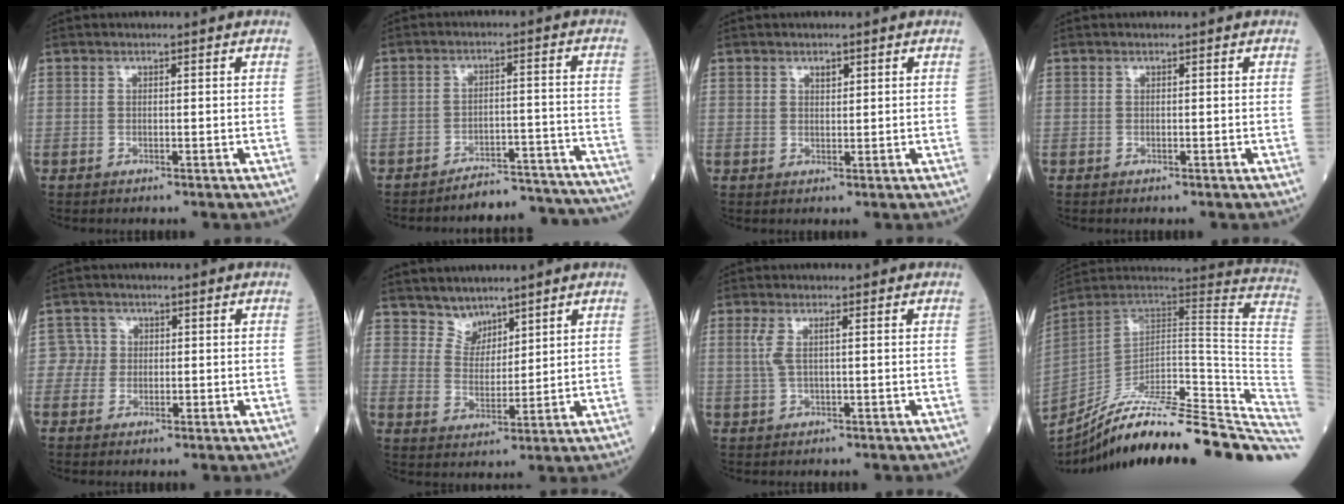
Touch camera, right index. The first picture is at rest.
{"total": 14.5, "force": [-14.3, 1.8, 1.5], "torque": [0.017, 0.038, -0.177]}
{"total": 1.5, "force": [0.9, 0.8, 0.8], "torque": [-0.011, -0.002, 0.014]}
{"total": 0.0}
{"total": 2.5, "force": [-0.1, 2.5, -0.1], "torque": [0.016, 0.009, -0.008]}
{"total": 4.1, "force": [3.5, 2.0, 0.1], "torque": [0.002, 0.001, 0.068]}
{"total": 2.5, "force": [0.5, 0.3, 2.4], "torque": [-0.062, 0.013, 0.013]}
{"total": 33.1, "force": [-28.5, 0.8, 16.9], "torque": [-0.119, -0.031, -0.399]}